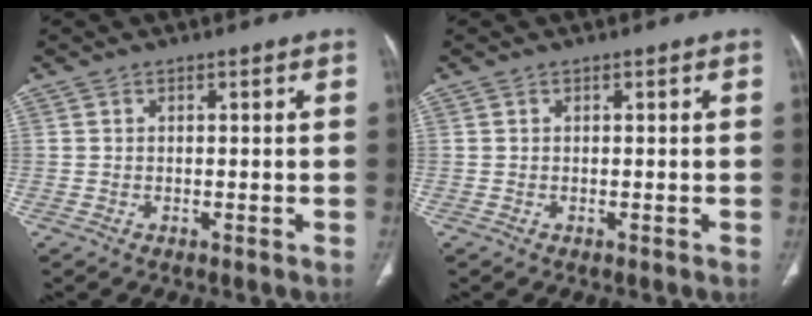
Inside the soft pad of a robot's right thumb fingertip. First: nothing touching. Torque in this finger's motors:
{"motor_torque": [2.34, 2.00, 0.18, -0.02, 0.01]}